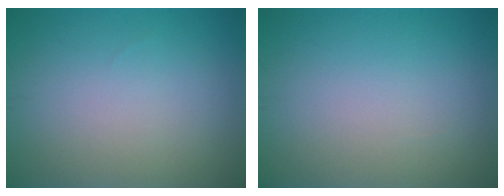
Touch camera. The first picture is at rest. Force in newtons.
{"total": 0.0}